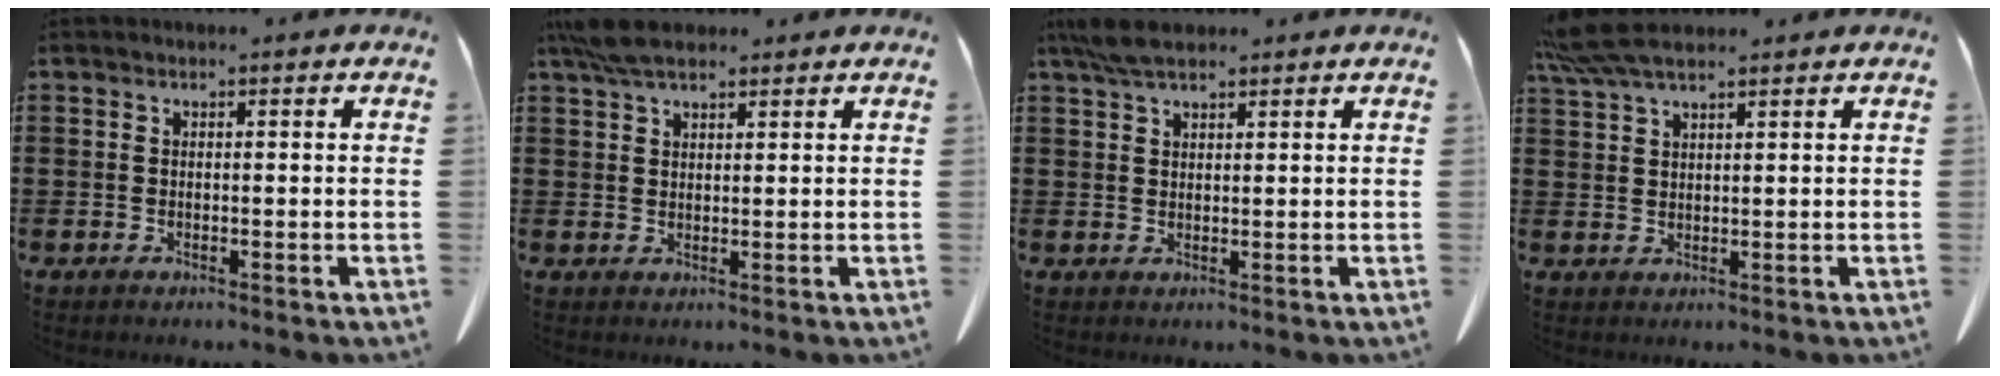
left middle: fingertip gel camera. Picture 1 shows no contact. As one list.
[{"total": 5.1, "force": [4.1, 1.5, 2.6], "torque": [-0.062, -0.001, 0.079]}, {"total": 4.0, "force": [3.2, 1.2, 2.1], "torque": [-0.050, 0.000, 0.061]}, {"total": 5.9, "force": [4.7, 1.1, 3.5], "torque": [-0.088, -0.009, 0.087]}]